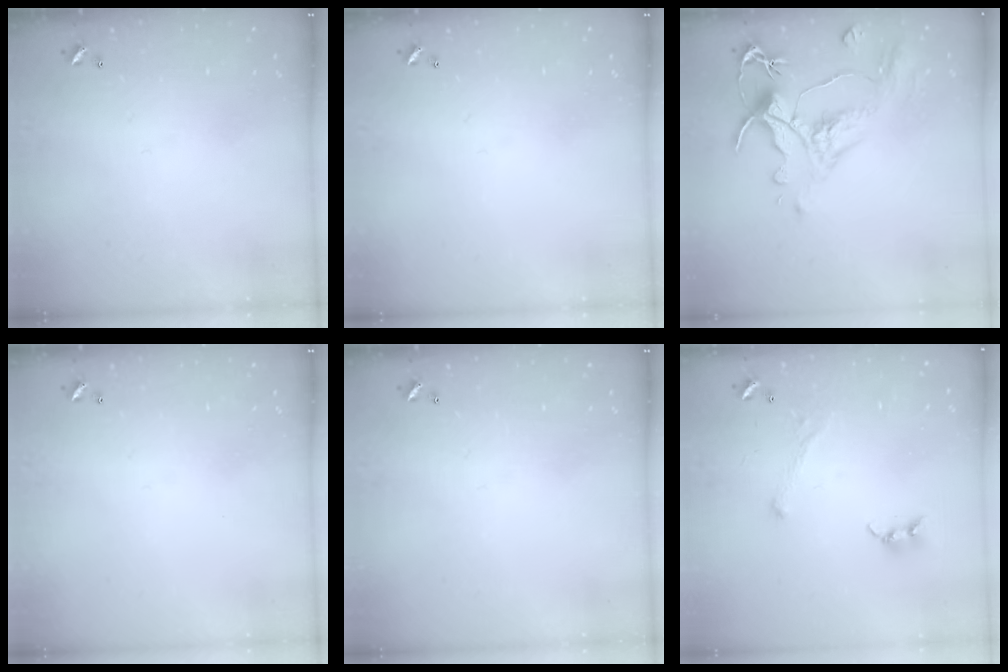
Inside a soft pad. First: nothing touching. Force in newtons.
{"total": 0.0}
{"total": 1.6, "press": 0.4, "slide": 1.5}
{"total": 0.0}
{"total": 0.0}
{"total": 0.8, "press": 0.7, "slide": 0.4}